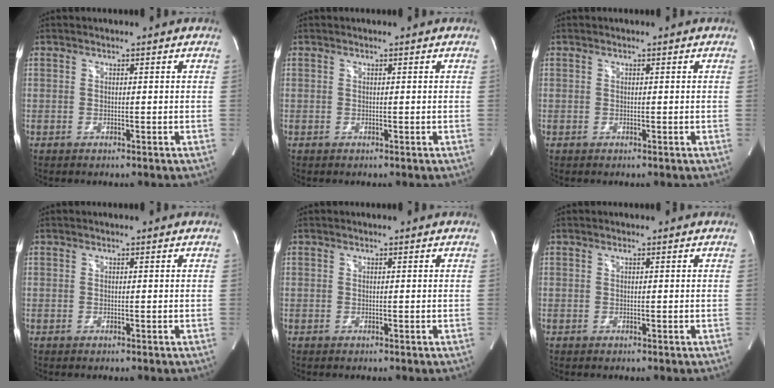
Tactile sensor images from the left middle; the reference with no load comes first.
{"total": 0.0}
{"total": 0.0}
{"total": 0.0}
{"total": 0.0}
{"total": 0.0}